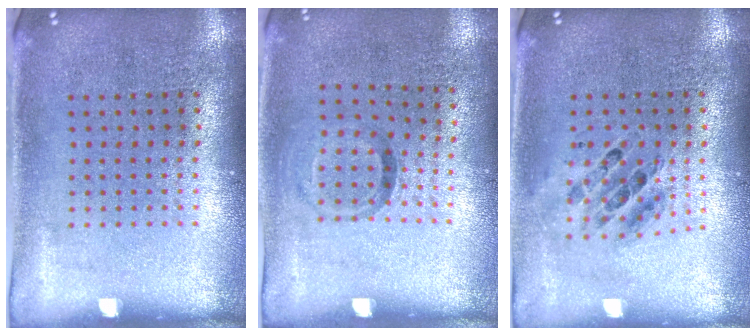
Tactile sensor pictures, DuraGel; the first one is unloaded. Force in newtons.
{"total": 1.0, "press": 0.6, "slide": 0.8}
{"total": 0.8, "press": 0.7, "slide": 0.2}